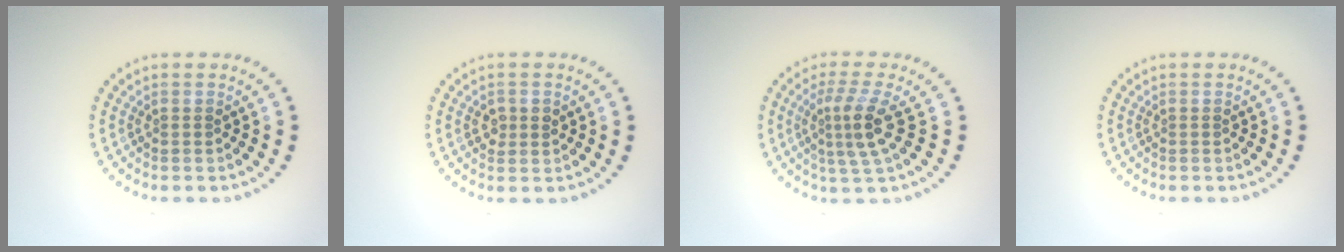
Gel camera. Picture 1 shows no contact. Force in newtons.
{"total": 1.4, "press": 1.4, "slide": 0.2}
{"total": 3.5, "press": 2.8, "slide": 2.1}
{"total": 0.0}